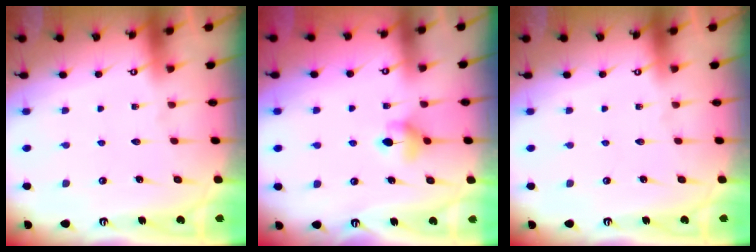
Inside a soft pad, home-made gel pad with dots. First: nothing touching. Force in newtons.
{"total": 5.5, "press": 5.4, "slide": 0.7}
{"total": 0.0}